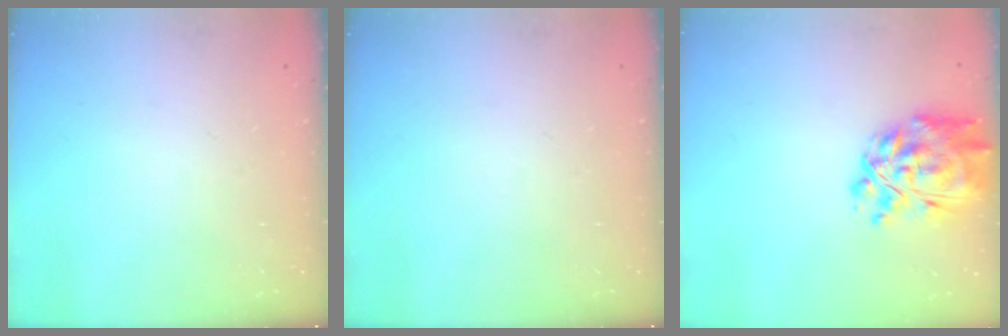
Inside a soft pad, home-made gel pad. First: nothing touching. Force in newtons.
{"total": 0.0}
{"total": 13.9, "press": 13.1, "slide": 4.7}